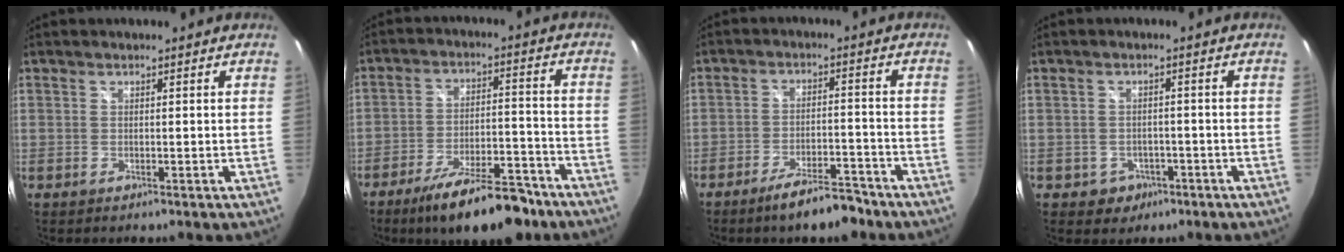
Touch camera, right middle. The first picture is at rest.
{"total": 16.5, "force": [-12.6, 4.7, 9.6], "torque": [-0.166, -0.008, -0.183]}
{"total": 8.4, "force": [-6.7, 2.1, 4.6], "torque": [-0.087, 0.005, -0.102]}
{"total": 4.3, "force": [-1.9, 3.7, 1.0], "torque": [-0.033, 0.008, -0.018]}